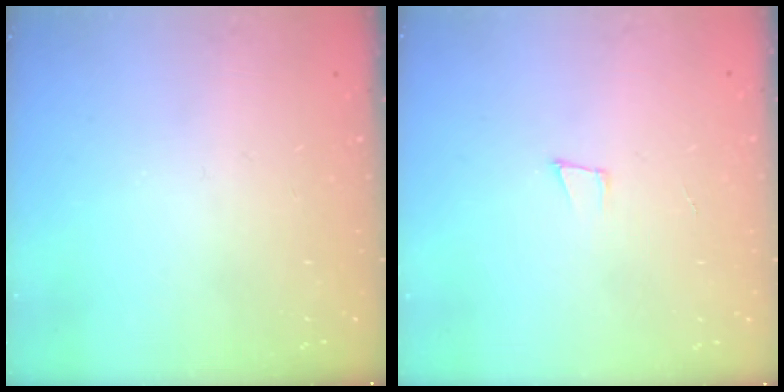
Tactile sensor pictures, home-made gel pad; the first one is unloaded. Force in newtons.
{"total": 3.7, "press": 2.5, "slide": 2.6}